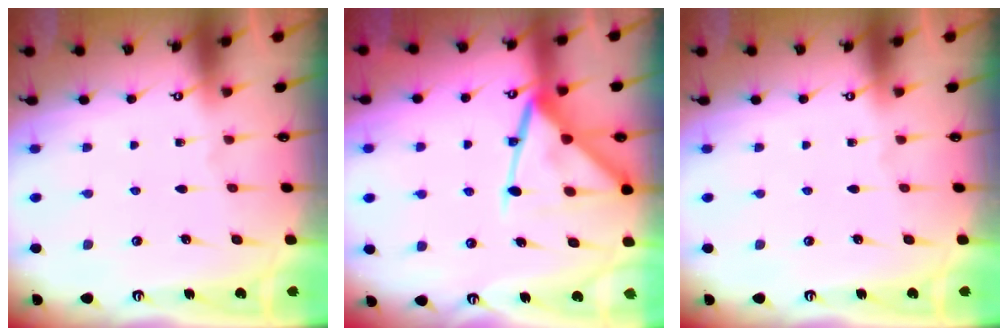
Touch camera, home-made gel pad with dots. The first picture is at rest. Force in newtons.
{"total": 13.3, "press": 13.2, "slide": 1.3}
{"total": 0.0}